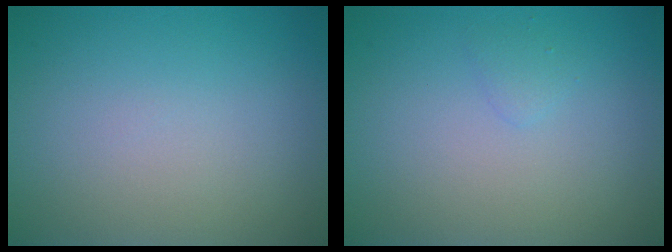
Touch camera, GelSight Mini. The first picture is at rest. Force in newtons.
{"total": 0.7, "press": 0.7, "slide": 0.1}